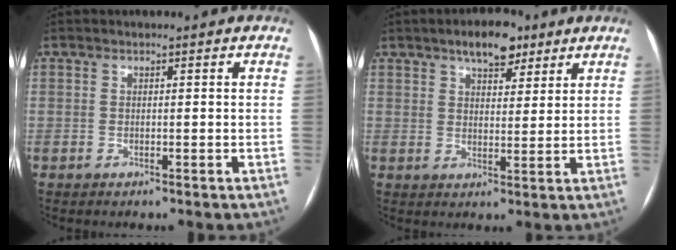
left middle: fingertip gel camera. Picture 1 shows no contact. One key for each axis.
{"total": 6.6, "fx": 4.5, "fy": 2.9, "fz": 4.0, "tx": -0.054, "ty": 0.010, "tz": 0.068}